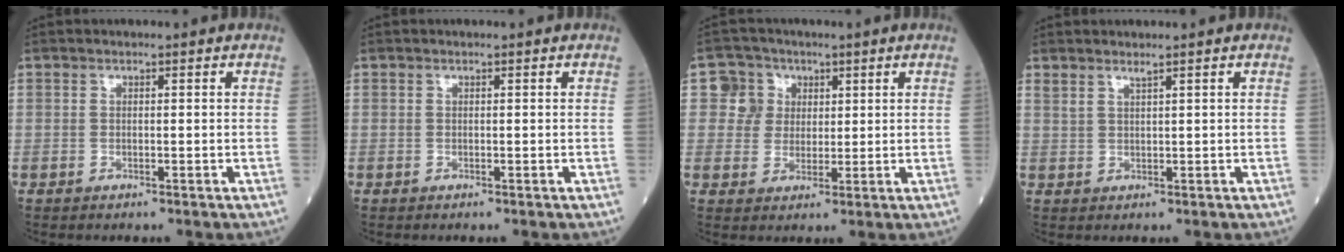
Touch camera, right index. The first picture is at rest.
{"total": 0.0}
{"total": 5.3, "force": [1.7, 5.0, 0.3], "torque": [0.000, 0.018, 0.031]}
{"total": 1.4, "force": [1.3, -0.2, 0.7], "torque": [-0.013, -0.001, 0.028]}